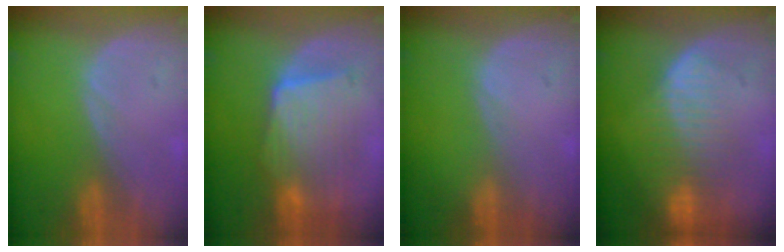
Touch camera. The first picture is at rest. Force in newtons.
{"total": 8.7, "press": 8.5, "slide": 1.9}
{"total": 0.0}
{"total": 8.6, "press": 7.3, "slide": 4.4}